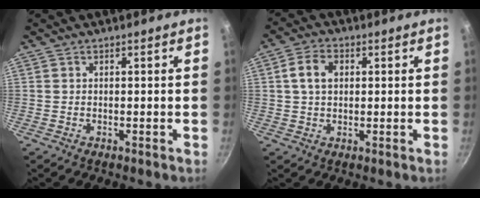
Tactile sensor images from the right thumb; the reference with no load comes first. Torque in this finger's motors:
{"motor_torque": [-0.48, 0.69, 0.82, -0.38, -0.01]}